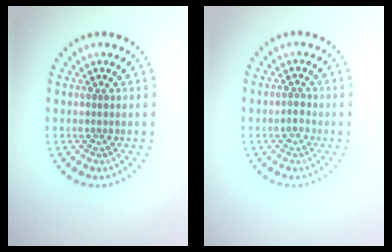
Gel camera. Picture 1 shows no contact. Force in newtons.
{"total": 1.2, "press": 1.1, "slide": 0.3}